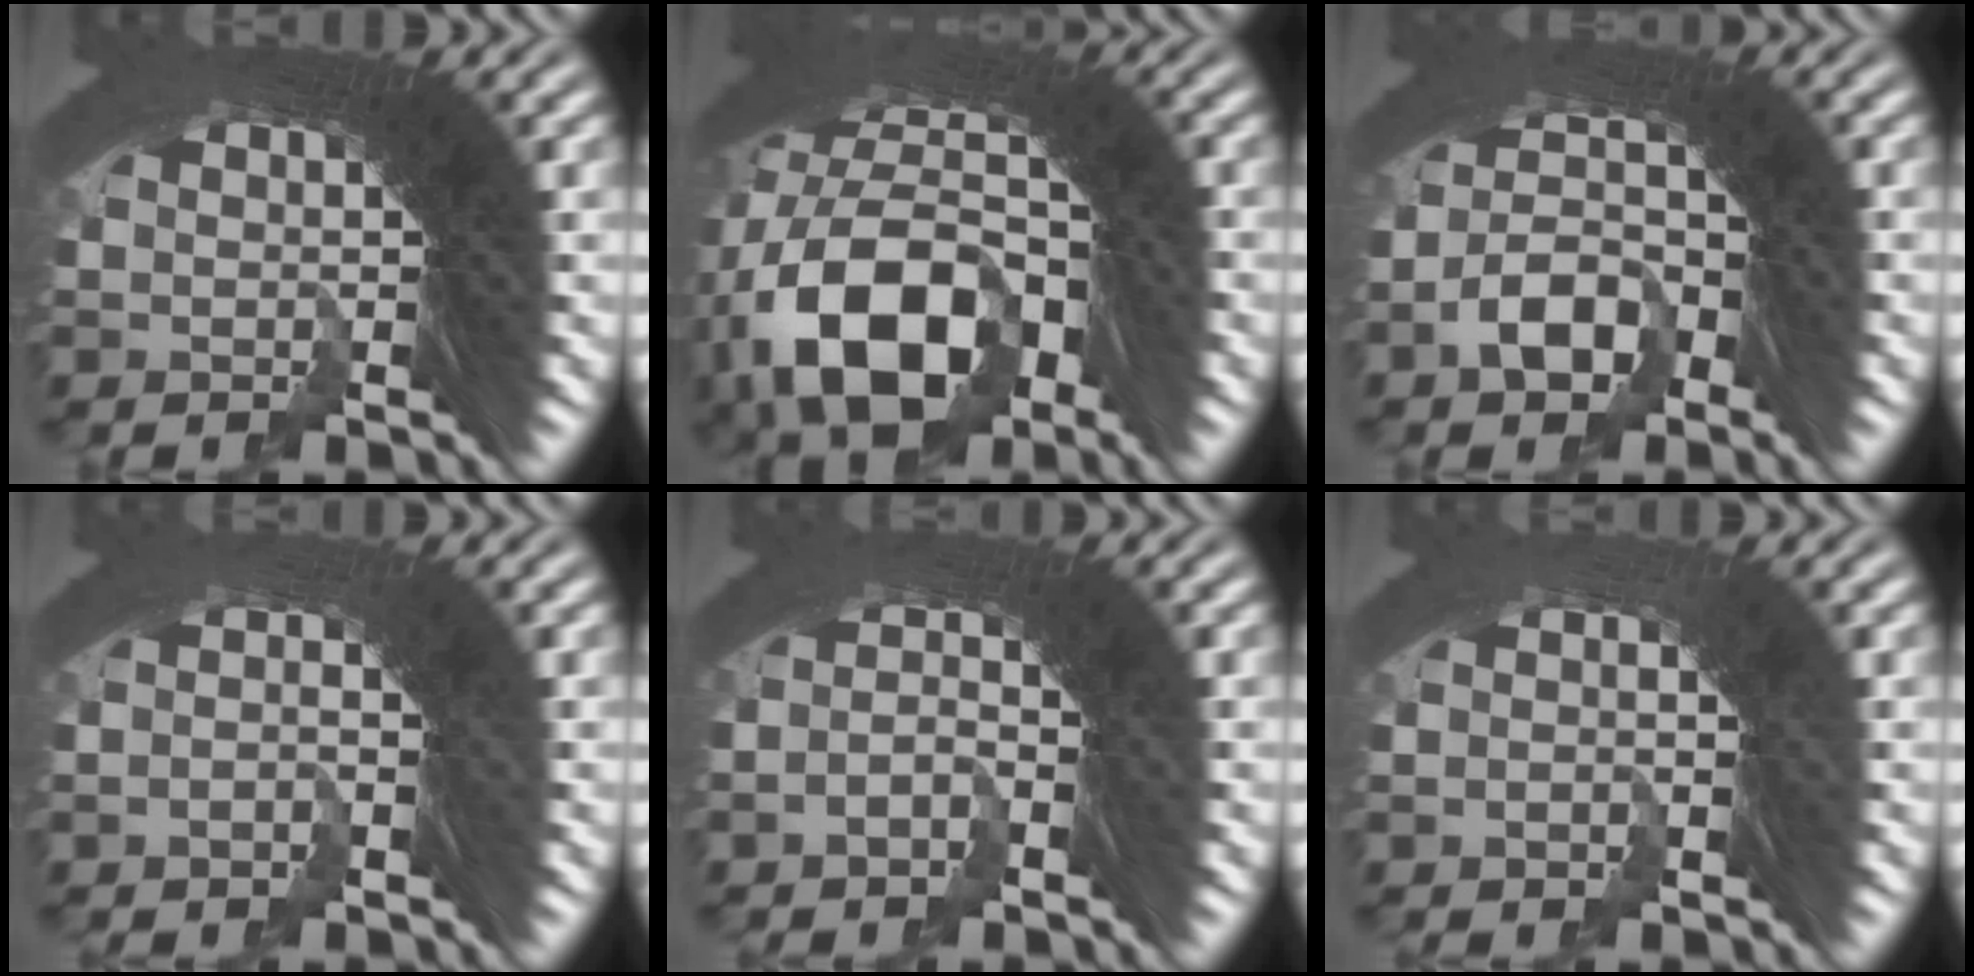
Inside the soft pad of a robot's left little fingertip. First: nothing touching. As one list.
[{"total": 11.9, "force": [-3.7, 8.0, 8.0], "torque": [-0.147, -0.029, -0.058]}, {"total": 4.5, "force": [-2.6, 3.3, 1.6], "torque": [-0.026, -0.004, -0.055]}, {"total": 2.2, "force": [-2.0, -0.4, -0.8], "torque": [0.032, 0.008, -0.038]}, {"total": 2.7, "force": [-2.6, 0.7, -0.1], "torque": [0.030, 0.011, -0.054]}, {"total": 2.6, "force": [-2.0, -0.8, -1.5], "torque": [0.033, -0.001, -0.033]}]